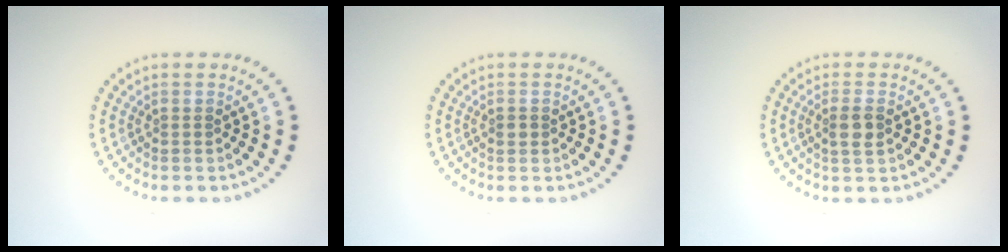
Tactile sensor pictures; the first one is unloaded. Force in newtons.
{"total": 0.9, "press": 0.9, "slide": 0.1}
{"total": 1.9, "press": 1.7, "slide": 0.7}